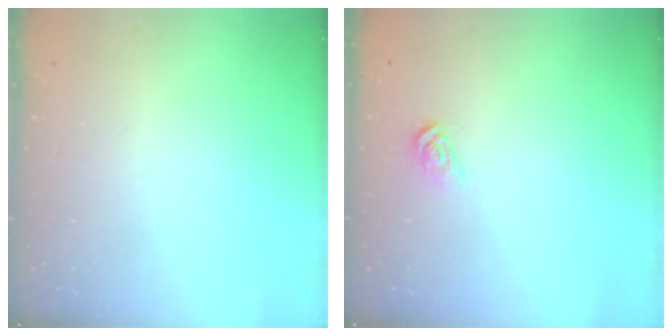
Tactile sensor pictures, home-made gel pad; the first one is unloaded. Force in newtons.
{"total": 5.2, "press": 5.2, "slide": 0.4}